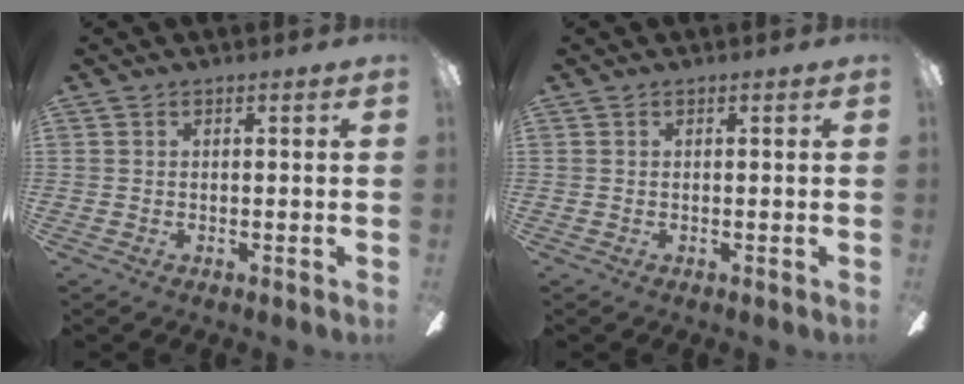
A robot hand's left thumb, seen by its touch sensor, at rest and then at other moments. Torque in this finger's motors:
{"motor_torque": [0.00, 0.00, 0.00, 0.00, 0.00]}